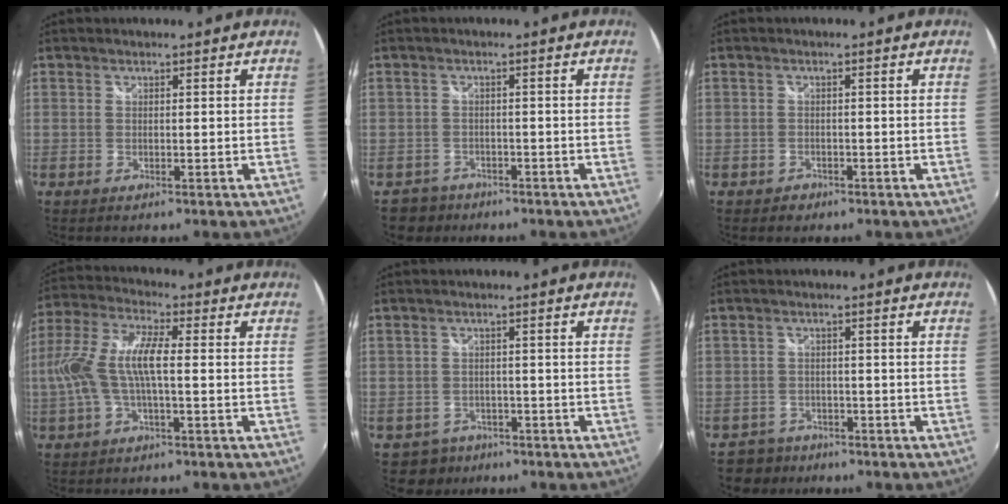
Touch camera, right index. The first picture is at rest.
{"total": 4.1, "force": [-2.7, 3.0, -0.2], "torque": [-0.010, 0.010, -0.047]}
{"total": 2.0, "force": [-1.1, 1.6, 0.3], "torque": [-0.010, 0.001, -0.015]}
{"total": 11.3, "force": [-1.2, 3.1, 10.8], "torque": [-0.225, 0.006, -0.022]}
{"total": 4.5, "force": [-2.8, 3.5, 0.3], "torque": [-0.018, 0.004, -0.043]}
{"total": 4.3, "force": [-3.0, 3.0, -0.5], "torque": [-0.006, 0.012, -0.052]}